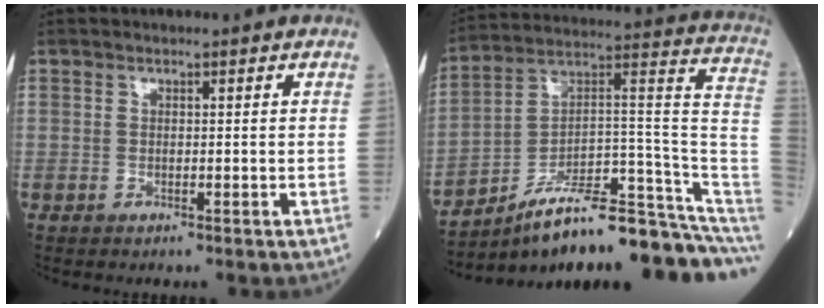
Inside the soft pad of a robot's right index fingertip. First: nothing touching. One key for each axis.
{"total": 20.9, "fx": -15.2, "fy": 2.3, "fz": 14.1, "tx": -0.129, "ty": 0.063, "tz": -0.232}